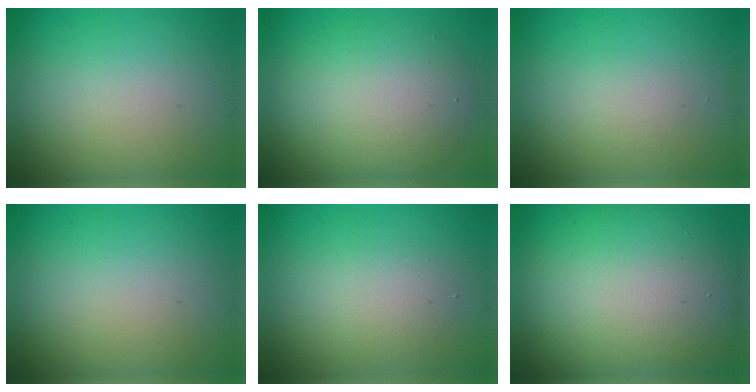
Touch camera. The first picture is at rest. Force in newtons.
{"total": 6.6, "press": 6.6, "slide": 0.3}
{"total": 0.7, "press": 0.7, "slide": 0.1}
{"total": 0.0}
{"total": 2.0, "press": 2.0, "slide": 0.1}
{"total": 15.8, "press": 15.8, "slide": 0.6}